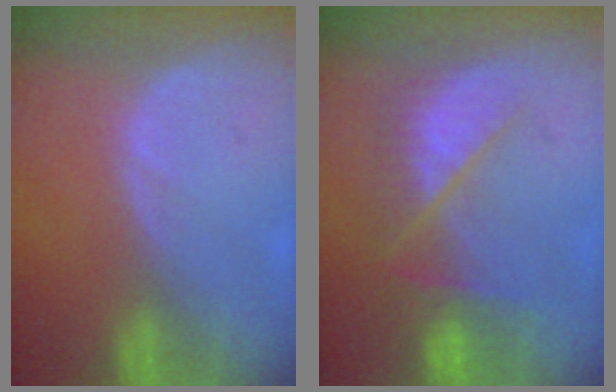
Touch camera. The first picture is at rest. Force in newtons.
{"total": 7.5, "press": 7.3, "slide": 2.0}